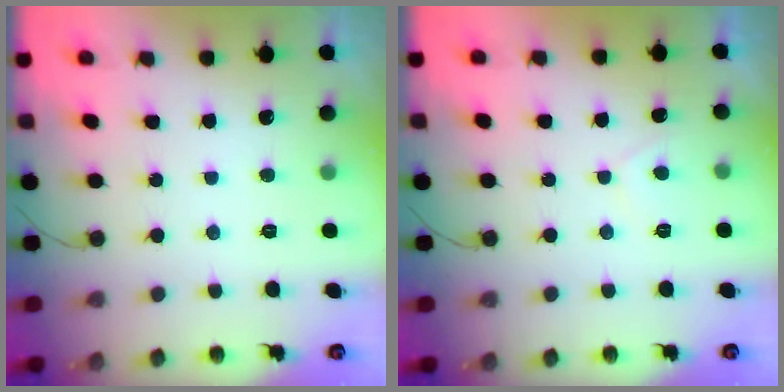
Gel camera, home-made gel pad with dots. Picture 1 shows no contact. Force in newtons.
{"total": 1.5, "press": 1.4, "slide": 0.5}